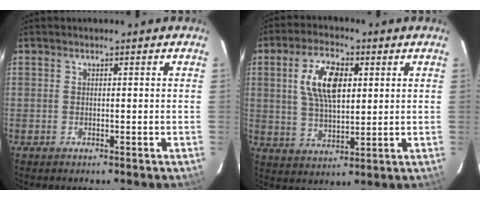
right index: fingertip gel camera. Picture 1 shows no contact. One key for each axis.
{"total": 10.5, "fx": 2.8, "fy": 5.0, "fz": 8.8, "tx": -0.169, "ty": 0.012, "tz": 0.054}